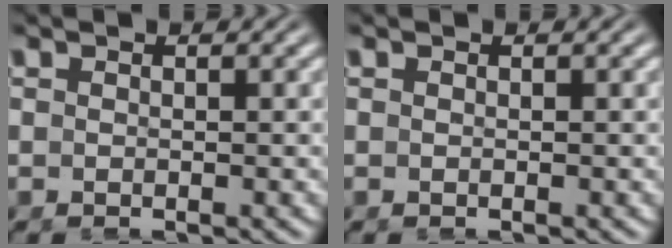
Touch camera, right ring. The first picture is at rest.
{"total": 0.0}